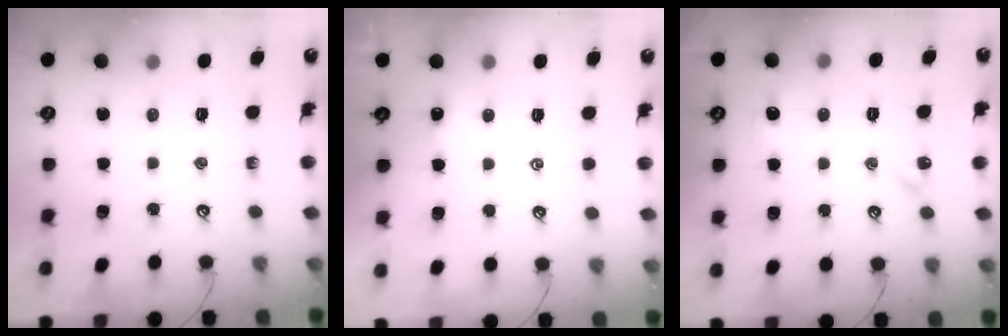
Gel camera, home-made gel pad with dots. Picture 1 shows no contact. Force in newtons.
{"total": 3.1, "press": 3.1, "slide": 0.0}
{"total": 3.2, "press": 3.2, "slide": 0.6}